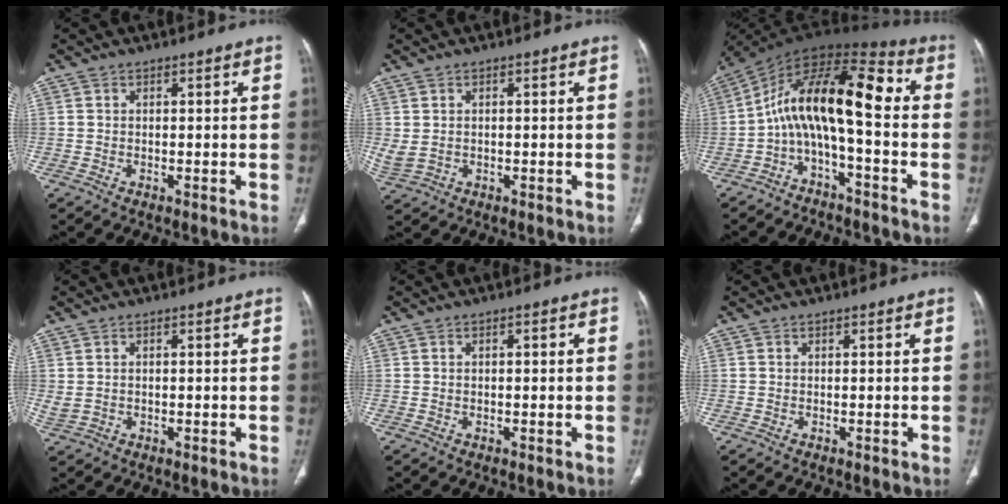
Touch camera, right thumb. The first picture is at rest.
{"total": 2.9, "force": [0.2, 2.1, 2.1], "torque": [-0.053, 0.003, 0.013]}
{"total": 14.2, "force": [-2.1, 5.4, 12.9], "torque": [-0.204, 0.095, -0.050]}
{"total": 2.4, "force": [0.2, 1.8, 1.5], "torque": [-0.034, 0.003, 0.012]}
{"total": 0.9, "force": [0.1, 0.3, 0.9], "torque": [-0.016, 0.002, 0.003]}
{"total": 0.0}